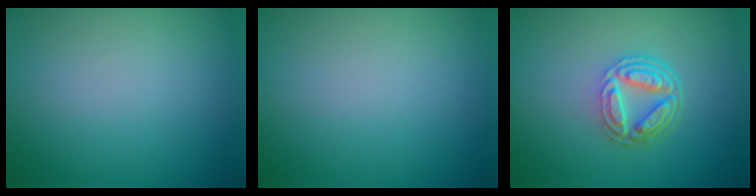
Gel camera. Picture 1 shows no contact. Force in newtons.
{"total": 0.0}
{"total": 4.5, "press": 3.3, "slide": 3.0}